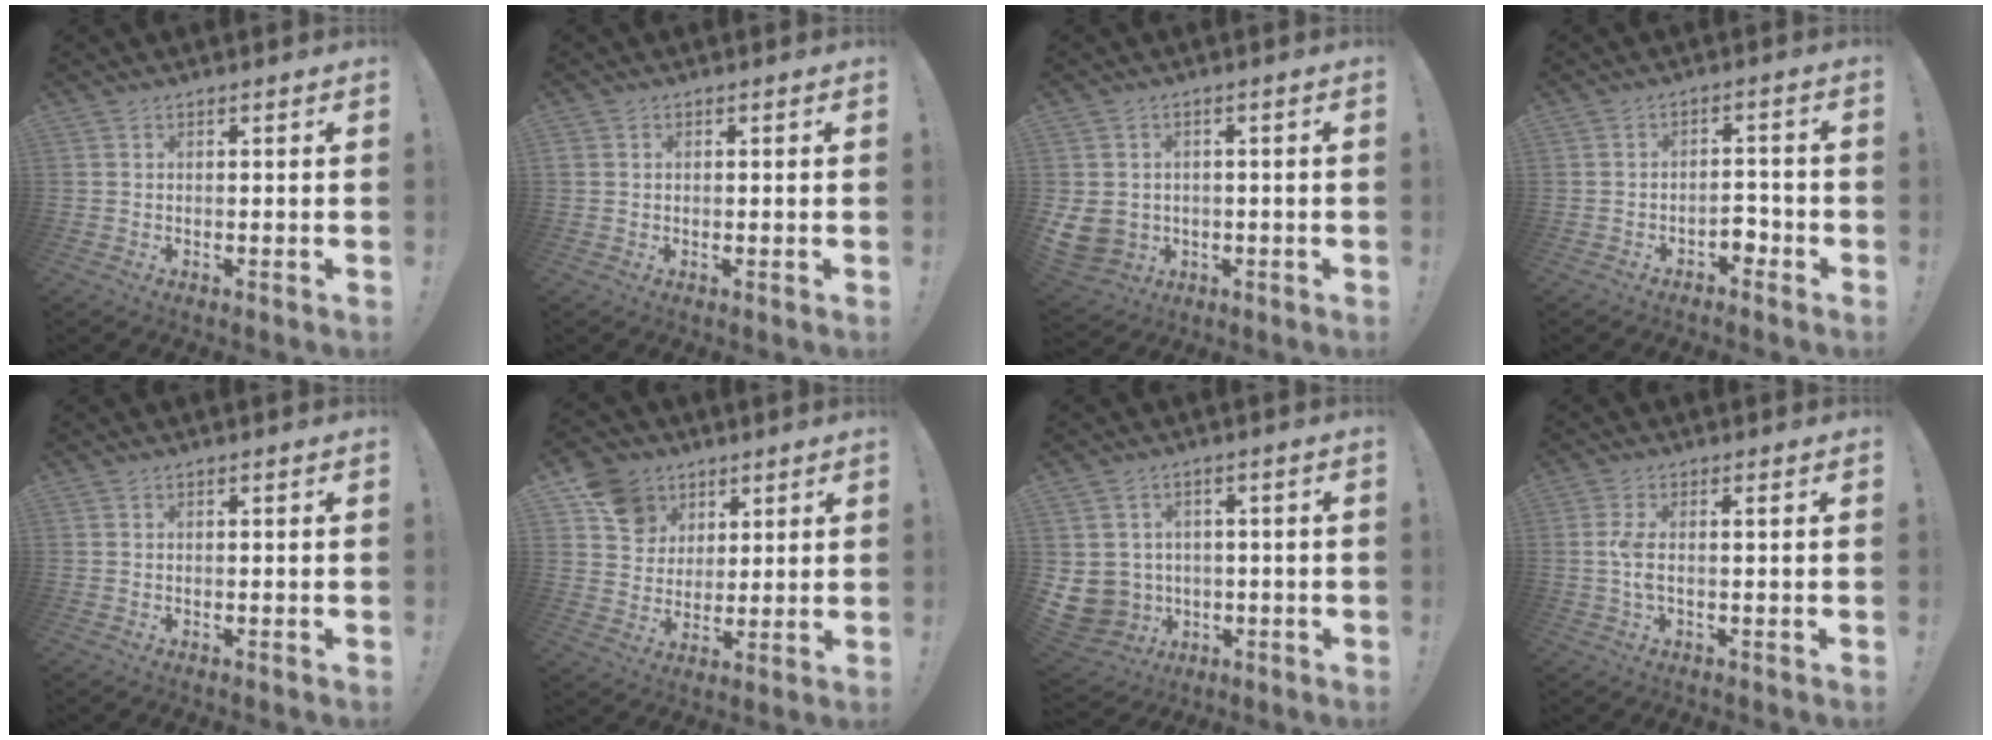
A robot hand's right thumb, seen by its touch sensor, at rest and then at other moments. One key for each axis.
{"total": 0.6, "fx": 0.0, "fy": 0.5, "fz": 0.1, "tx": -0.006, "ty": 0.005, "tz": 0.001}
{"total": 7.3, "fx": -0.6, "fy": 6.5, "fz": 3.2, "tx": -0.074, "ty": 0.000, "tz": -0.006}
{"total": 4.0, "fx": -2.5, "fy": 2.1, "fz": 2.3, "tx": -0.033, "ty": 0.009, "tz": -0.044}
{"total": 0.0}
{"total": 12.0, "fx": 5.8, "fy": 9.9, "fz": 3.7, "tx": -0.052, "ty": -0.029, "tz": 0.118}
{"total": 7.7, "fx": -0.3, "fy": 7.4, "fz": 2.1, "tx": -0.069, "ty": -0.003, "tz": 0.004}
{"total": 4.2, "fx": 0.1, "fy": 0.9, "fz": 4.1, "tx": -0.097, "ty": -0.004, "tz": -0.001}